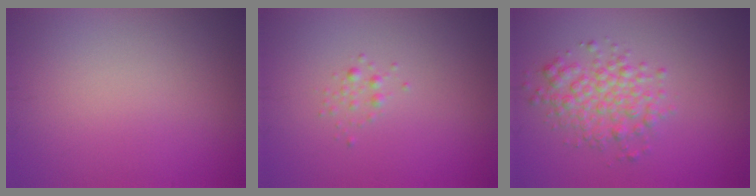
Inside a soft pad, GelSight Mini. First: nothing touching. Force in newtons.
{"total": 0.8, "press": 0.8, "slide": 0.0}
{"total": 3.5, "press": 3.5, "slide": 0.1}